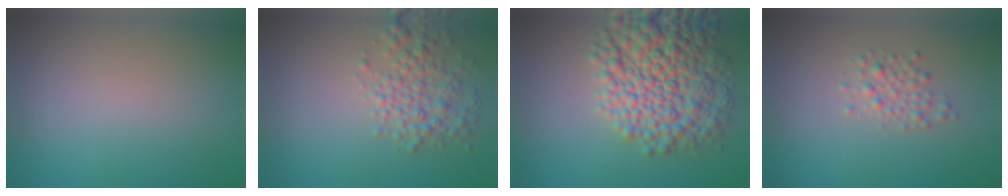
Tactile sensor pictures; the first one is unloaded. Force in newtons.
{"total": 3.7, "press": 3.7, "slide": 0.1}
{"total": 9.8, "press": 9.8, "slide": 0.2}
{"total": 1.9, "press": 1.9, "slide": 0.1}